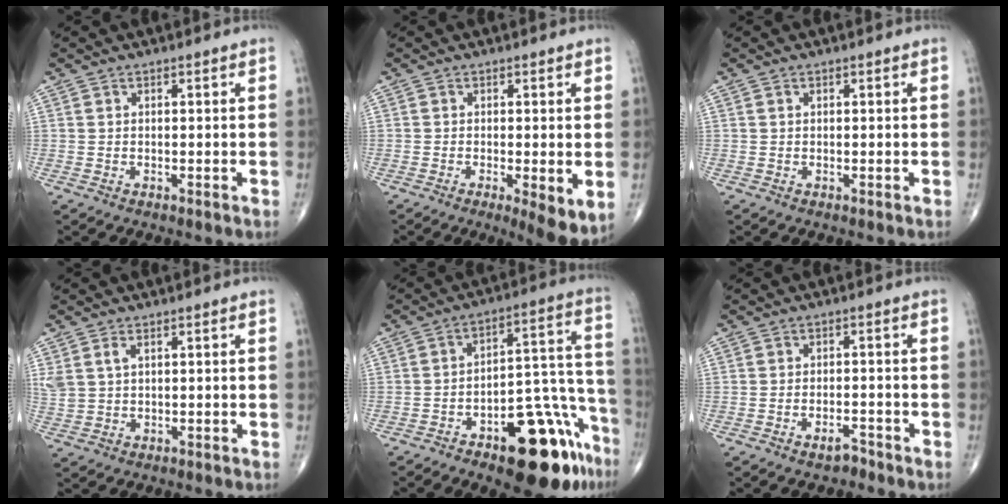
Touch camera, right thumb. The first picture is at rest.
{"total": 6.0, "force": [-1.2, 1.5, 5.7], "torque": [-0.090, -0.020, -0.021]}
{"total": 0.0}
{"total": 4.2, "force": [1.6, 2.5, 2.9], "torque": [-0.076, 0.007, 0.041]}
{"total": 19.8, "force": [-11.5, 7.8, 14.1], "torque": [-0.120, 0.099, -0.158]}
{"total": 2.6, "force": [-2.0, 1.1, 1.2], "torque": [-0.016, 0.012, -0.032]}